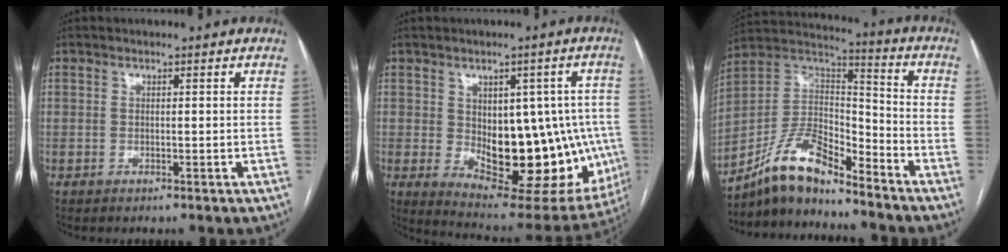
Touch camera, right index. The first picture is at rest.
{"total": 20.3, "force": [-2.2, 9.9, 17.6], "torque": [-0.203, 0.007, 0.000]}
{"total": 12.4, "force": [-10.4, 3.4, 5.7], "torque": [-0.113, 0.034, -0.194]}